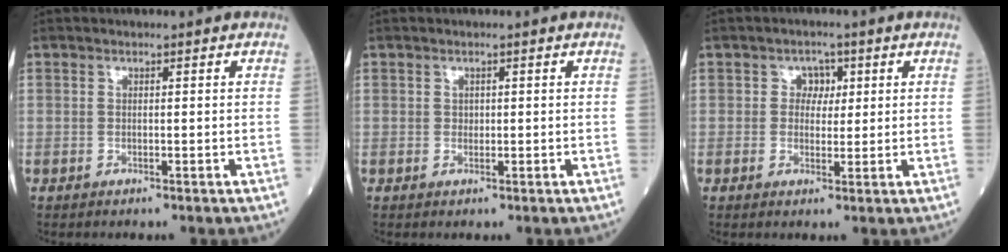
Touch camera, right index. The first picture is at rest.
{"total": 0.7, "force": [0.1, 0.6, 0.3], "torque": [0.000, 0.002, 0.001]}
{"total": 2.7, "force": [0.8, 2.2, 1.4], "torque": [-0.012, 0.003, 0.009]}